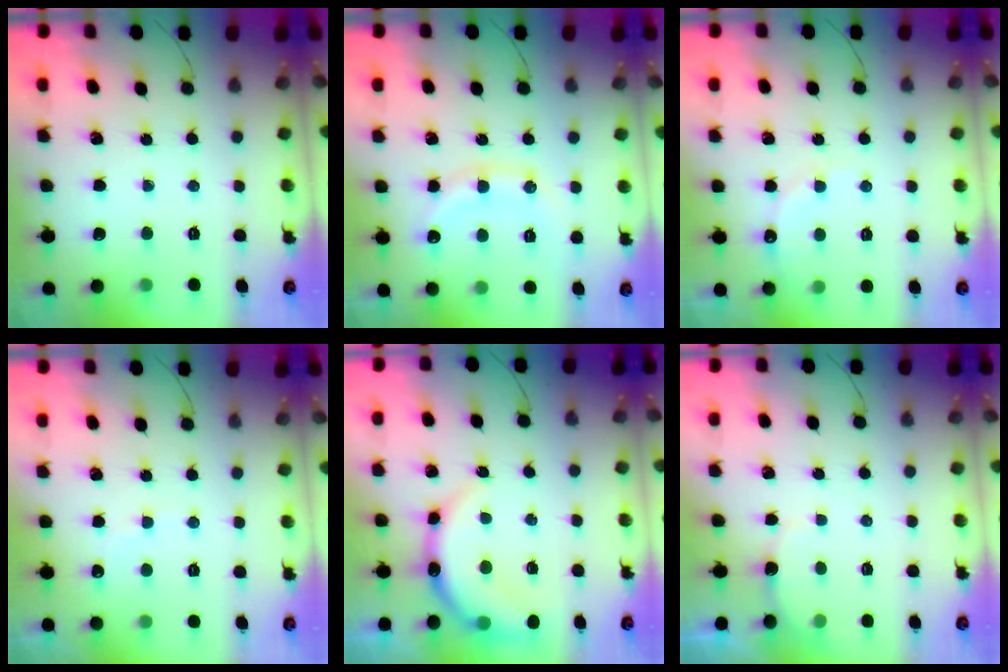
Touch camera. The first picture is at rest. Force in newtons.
{"total": 11.2, "press": 11.2, "slide": 0.2}
{"total": 7.3, "press": 7.1, "slide": 1.5}
{"total": 5.5, "press": 5.4, "slide": 0.9}
{"total": 10.9, "press": 10.8, "slide": 1.5}
{"total": 3.0, "press": 2.9, "slide": 0.7}